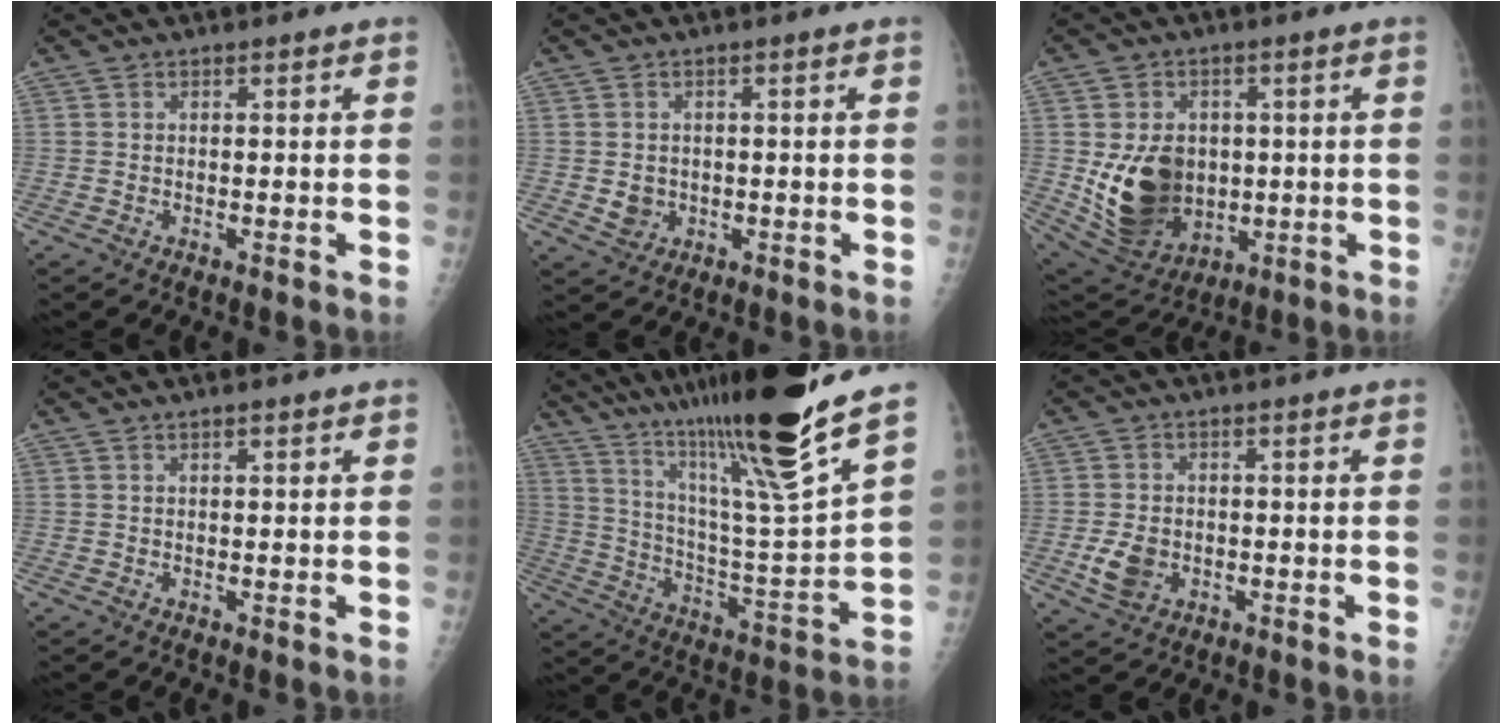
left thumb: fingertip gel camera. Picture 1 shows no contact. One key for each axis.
{"total": 3.4, "fx": -0.4, "fy": 3.0, "fz": 1.5, "tx": -0.012, "ty": 0.001, "tz": 0.001}
{"total": 15.2, "fx": -0.6, "fy": 11.4, "fz": 10.0, "tx": -0.141, "ty": -0.014, "tz": 0.017}
{"total": 1.0, "fx": 0.6, "fy": 0.3, "fz": 0.8, "tx": -0.012, "ty": 0.000, "tz": 0.009}
{"total": 26.3, "fx": 18.8, "fy": 1.6, "fz": 18.3, "tx": -0.297, "ty": -0.081, "tz": 0.321}
{"total": 5.3, "fx": -1.3, "fy": 4.0, "fz": 3.2, "tx": -0.055, "ty": 0.001, "tz": -0.020}